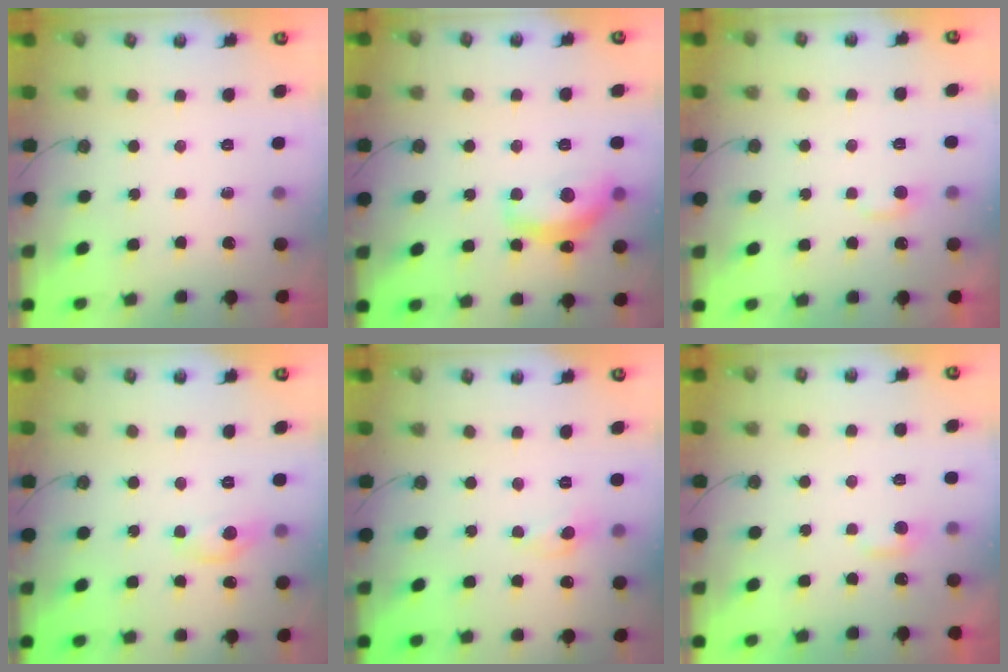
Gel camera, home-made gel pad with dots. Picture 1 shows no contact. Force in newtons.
{"total": 8.1, "press": 8.0, "slide": 0.6}
{"total": 2.2, "press": 2.1, "slide": 0.5}
{"total": 1.4, "press": 1.4, "slide": 0.2}
{"total": 0.0}
{"total": 1.9, "press": 1.9, "slide": 0.5}